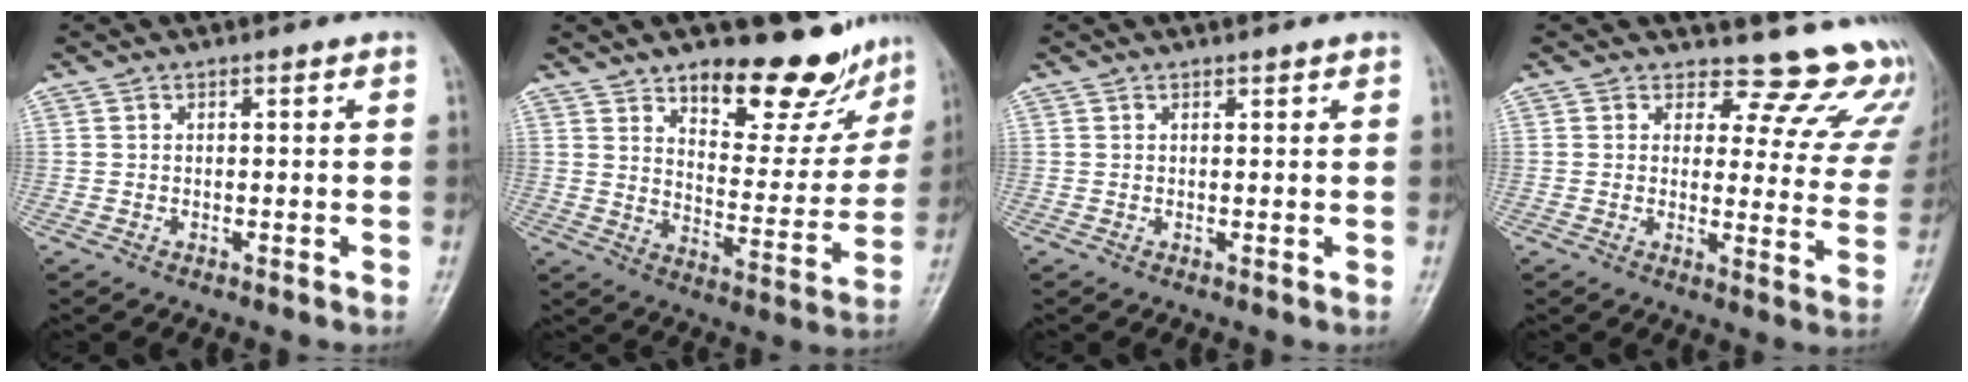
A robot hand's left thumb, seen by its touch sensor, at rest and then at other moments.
{"total": 15.7, "force": [12.5, 6.2, 7.4], "torque": [-0.042, -0.095, 0.183]}
{"total": 0.5, "force": [0.4, 0.2, 0.2], "torque": [-0.005, -0.004, 0.006]}
{"total": 14.1, "force": [13.0, 5.1, 1.9], "torque": [0.027, -0.125, 0.120]}